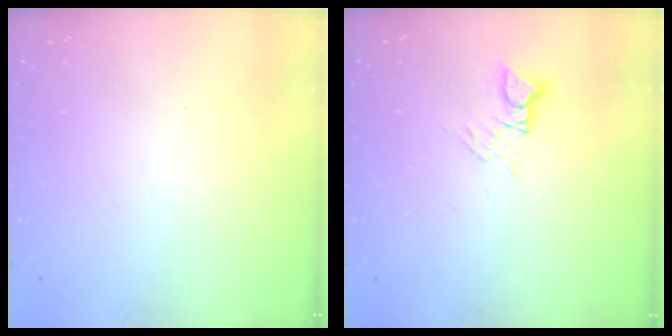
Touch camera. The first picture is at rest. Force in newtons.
{"total": 3.7, "press": 3.6, "slide": 0.5}